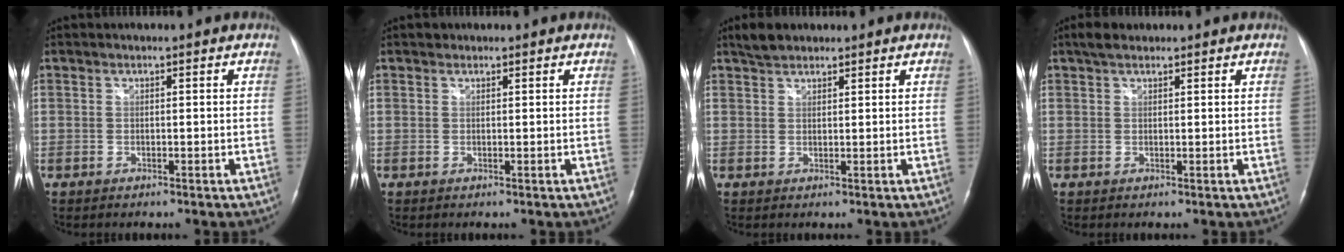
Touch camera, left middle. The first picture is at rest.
{"total": 0.7, "force": [0.6, 0.4, 0.0], "torque": [-0.003, 0.004, 0.009]}
{"total": 3.2, "force": [2.7, 1.3, 1.1], "torque": [-0.028, 0.011, 0.050]}
{"total": 2.6, "force": [2.0, 1.1, 1.2], "torque": [-0.027, 0.014, 0.035]}